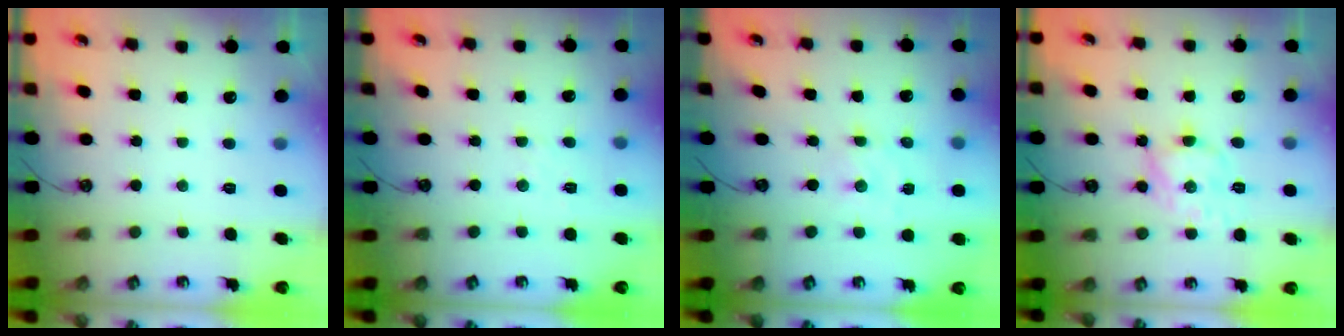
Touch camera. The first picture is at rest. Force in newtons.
{"total": 3.7, "press": 3.6, "slide": 0.6}
{"total": 2.1, "press": 2.1, "slide": 0.5}
{"total": 8.7, "press": 8.7, "slide": 0.2}